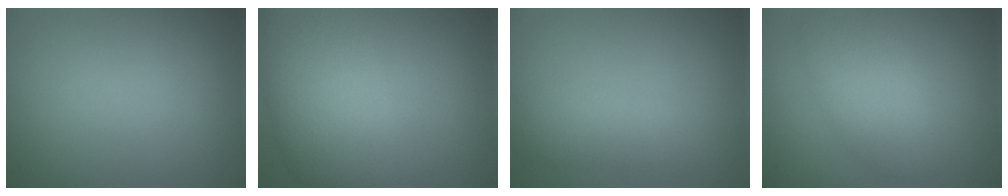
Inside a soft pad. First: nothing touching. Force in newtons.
{"total": 7.6, "press": 7.6, "slide": 0.1}
{"total": 2.4, "press": 2.4, "slide": 0.2}
{"total": 4.2, "press": 4.2, "slide": 0.1}